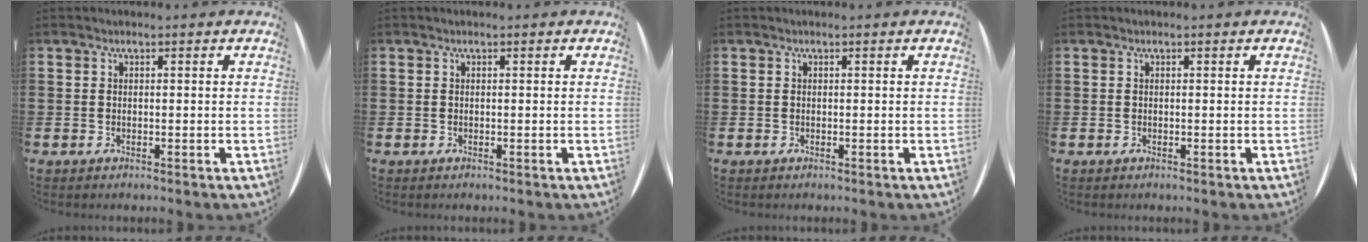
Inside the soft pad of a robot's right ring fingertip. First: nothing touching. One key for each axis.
{"total": 0.0}
{"total": 0.0}
{"total": 0.0}